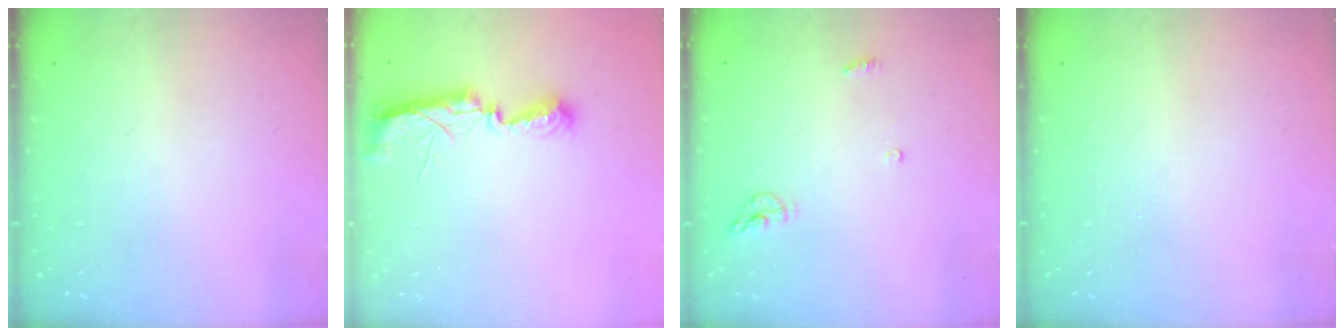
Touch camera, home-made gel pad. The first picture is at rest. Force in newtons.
{"total": 7.5, "press": 7.5, "slide": 0.5}
{"total": 4.7, "press": 4.7, "slide": 0.2}
{"total": 0.0}